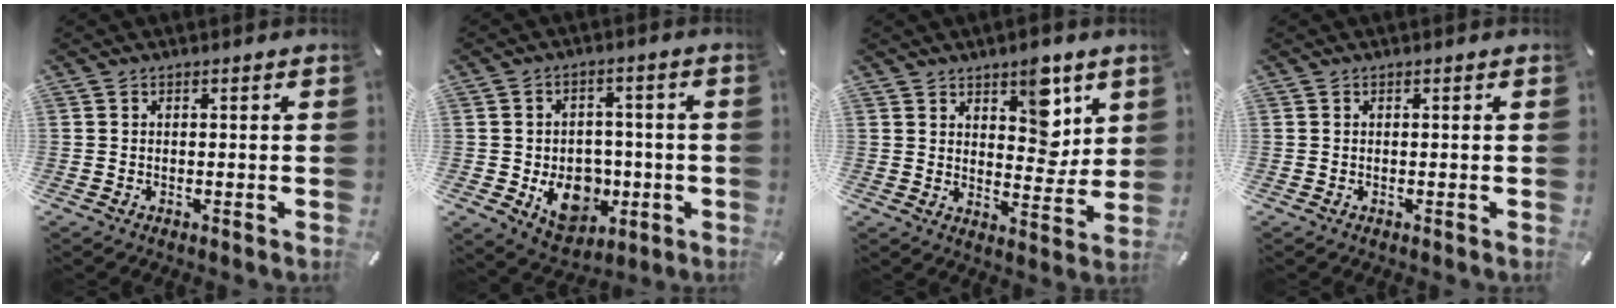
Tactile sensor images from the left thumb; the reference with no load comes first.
{"total": 12.1, "force": [-3.2, 9.7, 6.6], "torque": [-0.087, 0.012, -0.045]}
{"total": 10.2, "force": [6.1, 5.9, 5.6], "torque": [-0.049, -0.046, 0.103]}
{"total": 0.0}